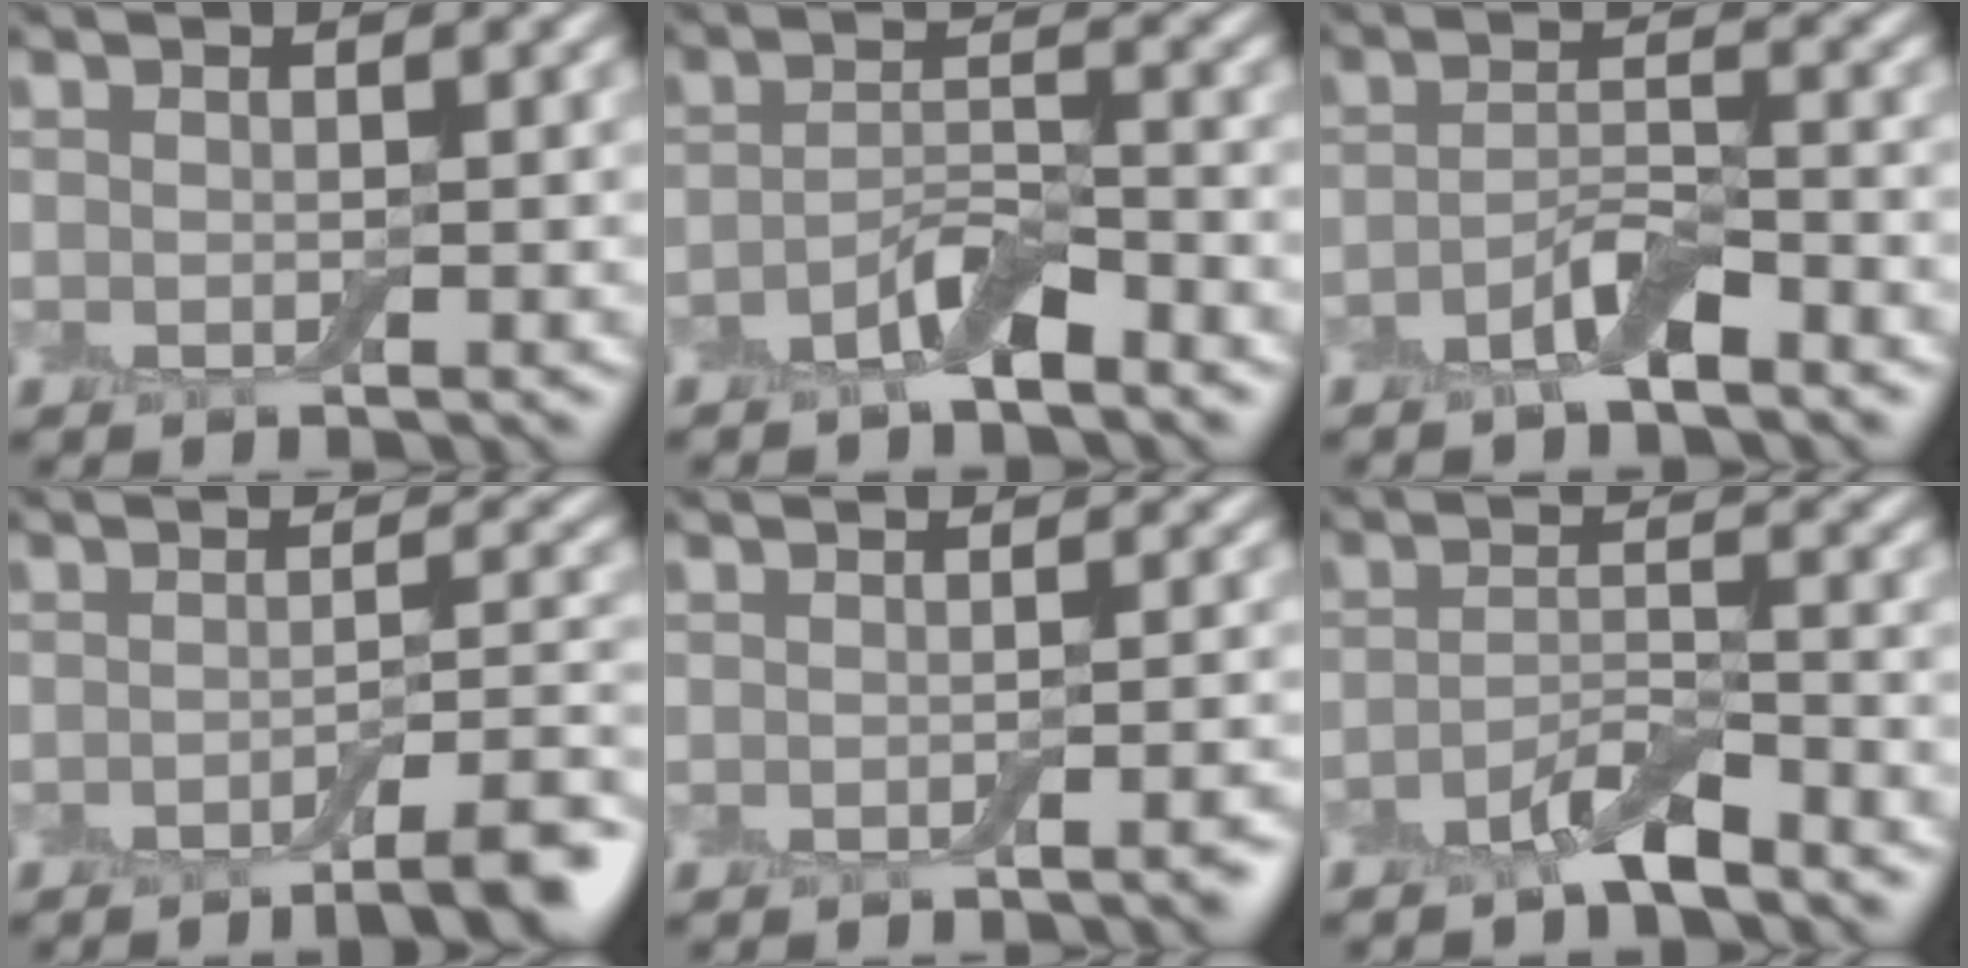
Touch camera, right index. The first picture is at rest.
{"total": 3.1, "force": [-2.1, 1.0, 2.1], "torque": [-0.040, 0.008, -0.041]}
{"total": 2.9, "force": [-1.8, 0.8, 2.0], "torque": [-0.039, 0.007, -0.037]}
{"total": 5.5, "force": [-3.3, 1.2, 4.3], "torque": [-0.053, 0.003, -0.050]}
{"total": 1.3, "force": [-0.7, 0.3, 1.1], "torque": [-0.010, 0.002, -0.011]}
{"total": 3.2, "force": [-2.4, 0.7, 2.0], "torque": [-0.037, 0.005, -0.050]}